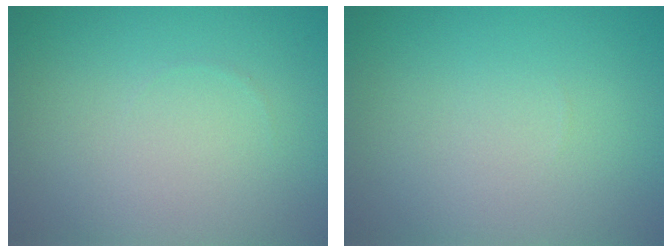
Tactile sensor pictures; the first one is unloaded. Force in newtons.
{"total": 0.0}